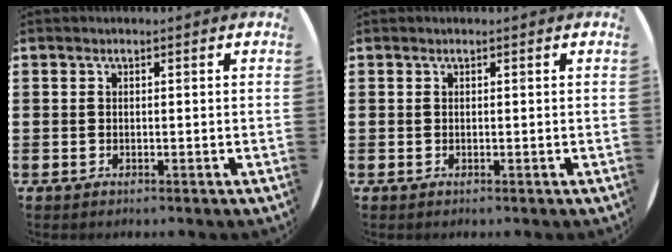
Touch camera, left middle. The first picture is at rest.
{"total": 0.0}